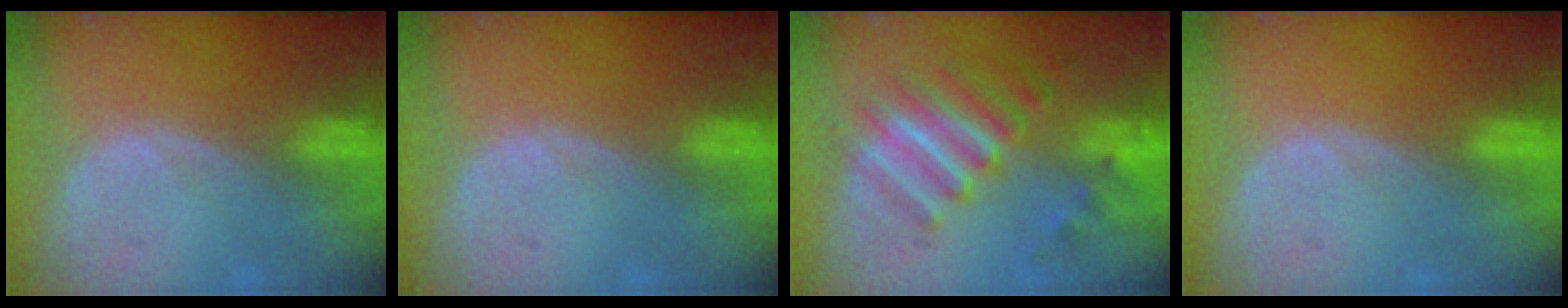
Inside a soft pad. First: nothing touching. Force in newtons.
{"total": 0.0}
{"total": 9.5, "press": 8.4, "slide": 4.5}
{"total": 0.0}